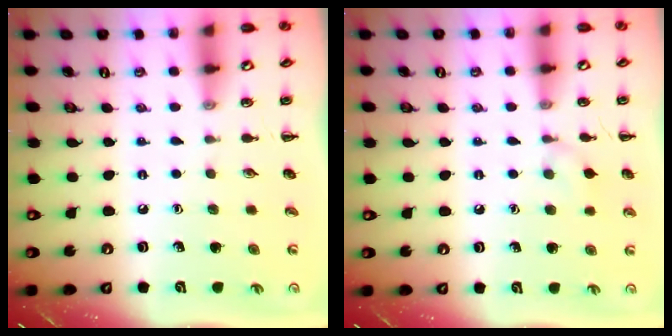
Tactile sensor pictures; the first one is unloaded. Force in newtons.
{"total": 6.2, "press": 6.0, "slide": 1.8}